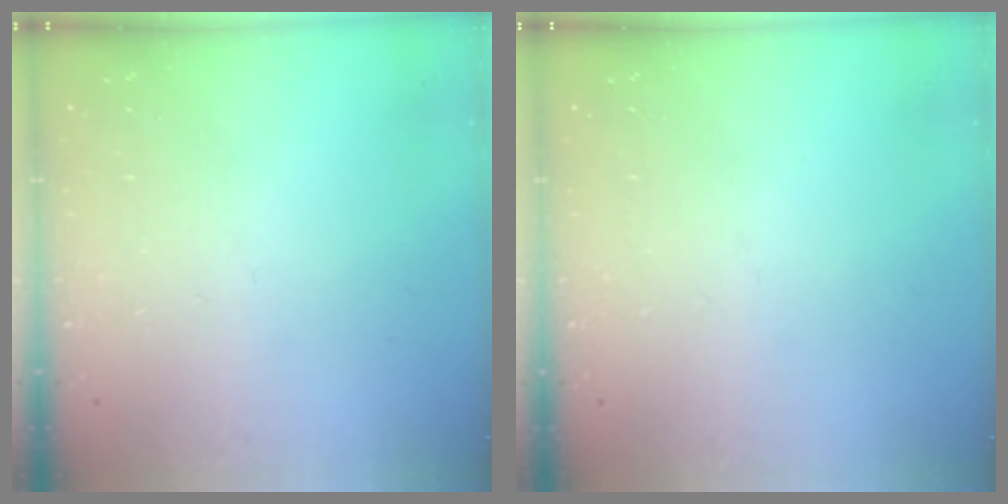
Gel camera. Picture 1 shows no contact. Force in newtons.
{"total": 0.0}